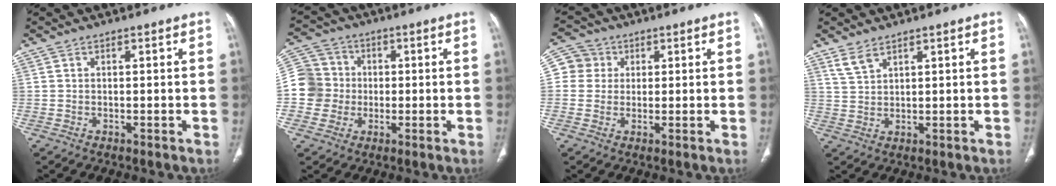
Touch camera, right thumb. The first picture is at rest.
{"total": 10.3, "force": [-0.9, 10.0, 2.3], "torque": [-0.023, 0.024, -0.022]}
{"total": 5.4, "force": [1.0, 5.2, 0.8], "torque": [0.008, 0.007, 0.014]}
{"total": 3.3, "force": [2.5, 1.1, 1.8], "torque": [-0.037, -0.007, 0.061]}